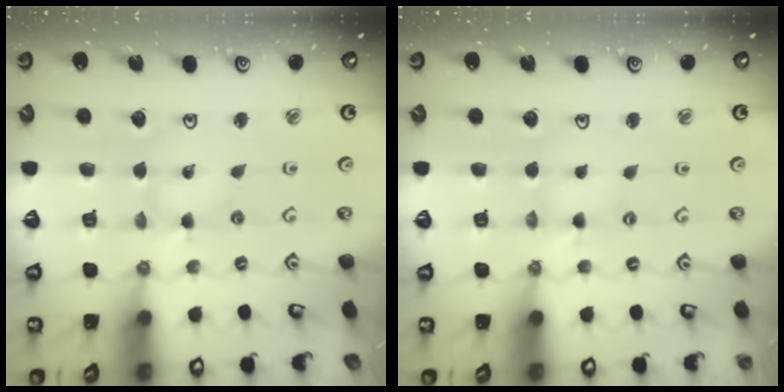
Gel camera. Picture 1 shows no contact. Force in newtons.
{"total": 1.8, "press": 1.8, "slide": 0.3}